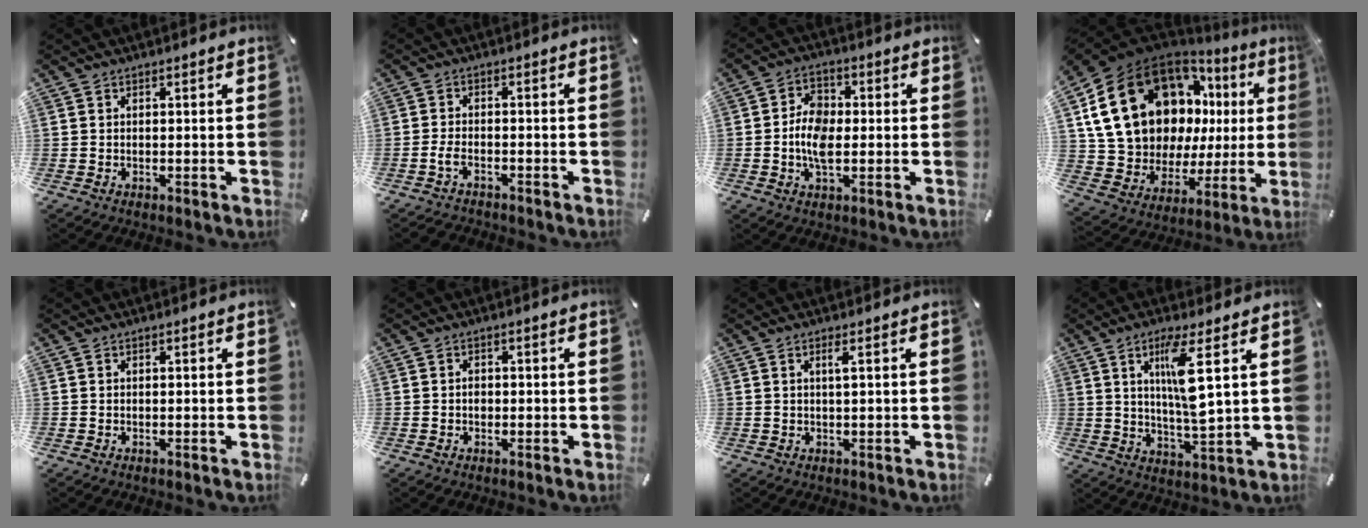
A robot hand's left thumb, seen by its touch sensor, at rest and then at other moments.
{"total": 3.4, "force": [-2.2, 1.8, 2.0], "torque": [-0.048, 0.006, -0.043]}
{"total": 8.0, "force": [-1.1, 5.2, 6.0], "torque": [-0.117, 0.007, -0.024]}
{"total": 24.3, "force": [8.4, 16.6, 15.7], "torque": [-0.303, -0.052, 0.177]}
{"total": 0.0}
{"total": 1.4, "force": [-0.2, 1.2, 0.8], "torque": [-0.016, 0.005, -0.006]}
{"total": 1.9, "force": [0.6, 0.1, 1.8], "torque": [-0.037, 0.000, 0.009]}
{"total": 10.6, "force": [3.7, 1.4, 9.9], "torque": [-0.179, -0.012, 0.053]}